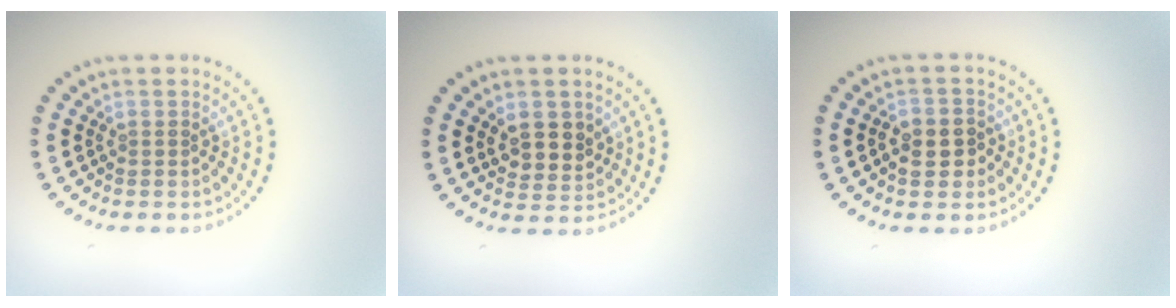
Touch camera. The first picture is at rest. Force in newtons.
{"total": 2.9, "press": 2.7, "slide": 0.9}
{"total": 2.8, "press": 2.8, "slide": 0.6}